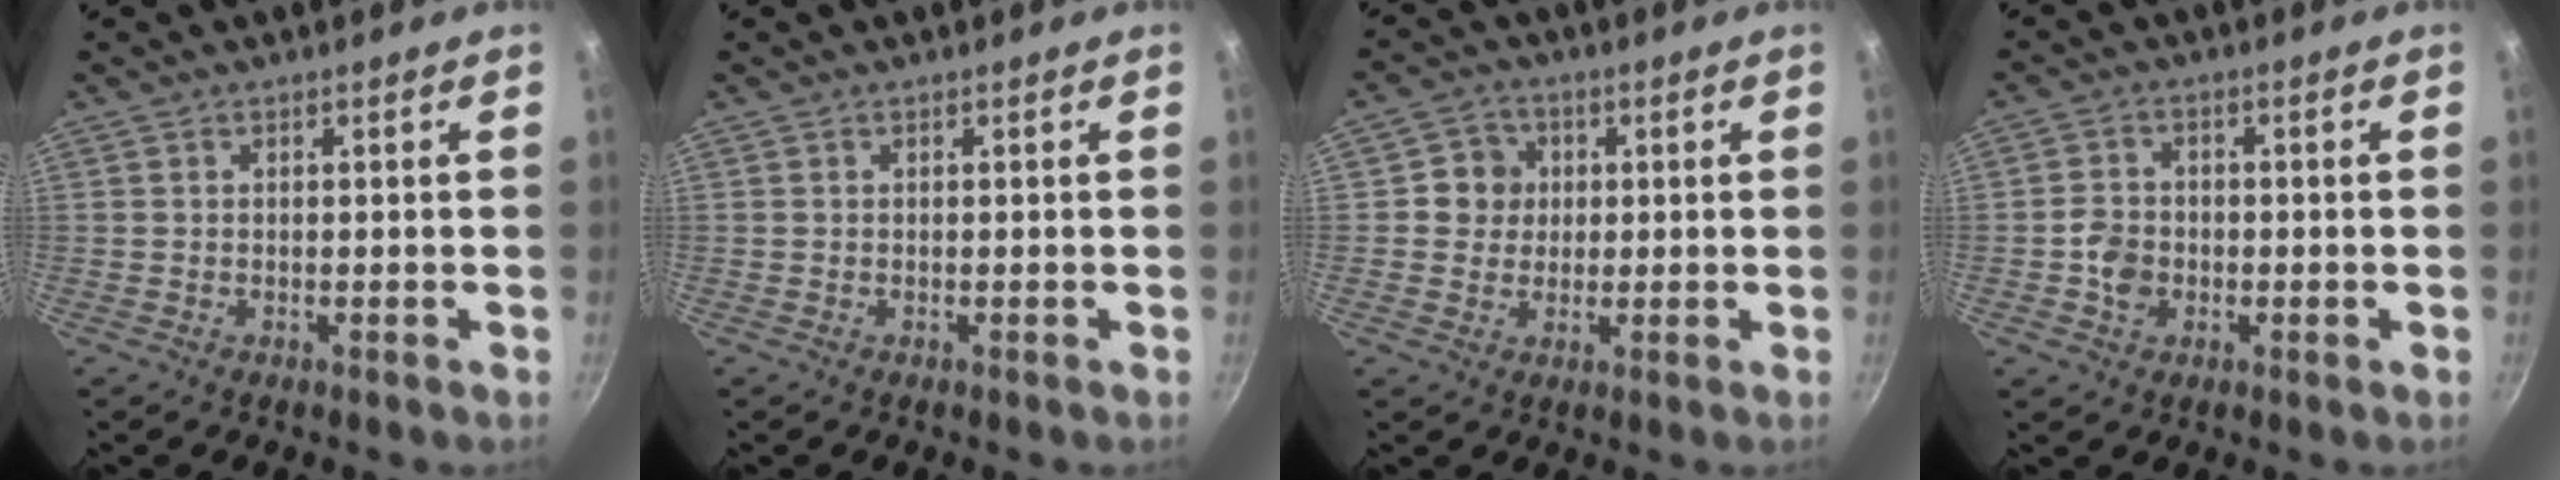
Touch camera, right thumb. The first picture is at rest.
{"total": 0.0}
{"total": 5.6, "force": [0.9, 5.3, 1.5], "torque": [0.013, 0.004, 0.004]}
{"total": 4.9, "force": [-1.2, 3.9, 2.7], "torque": [-0.039, 0.016, -0.028]}